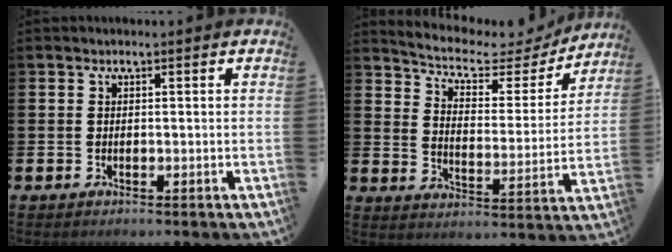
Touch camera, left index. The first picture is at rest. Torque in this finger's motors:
{"motor_torque": [0.94, -1.19, 0.23, 0.05]}